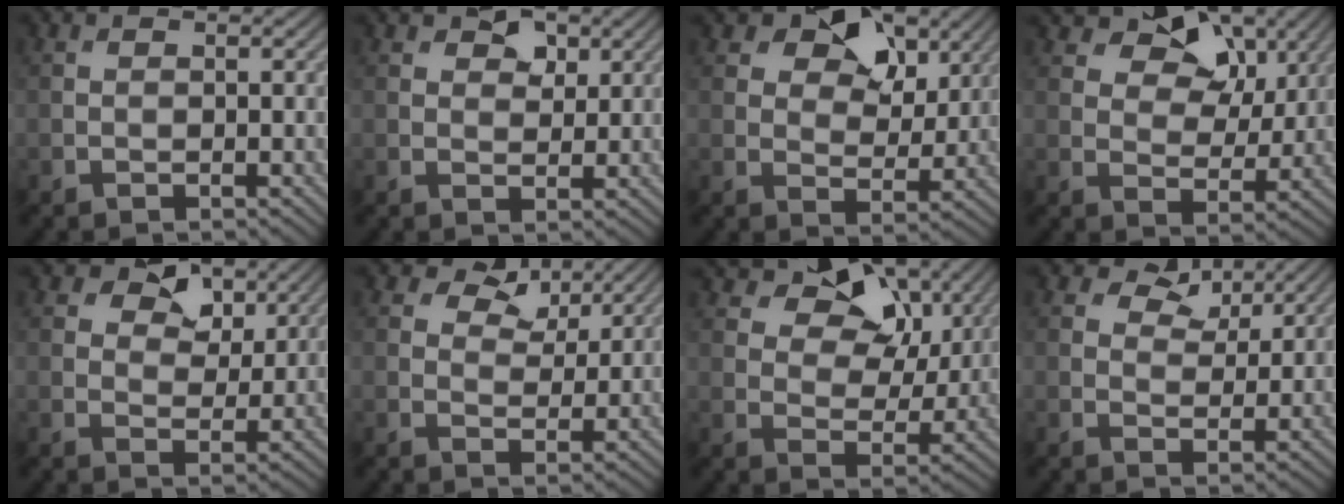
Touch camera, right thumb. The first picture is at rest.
{"total": 3.5, "force": [2.1, 2.1, 1.9], "torque": [-0.028, -0.004, 0.036]}
{"total": 9.6, "force": [5.5, 5.8, 5.4], "torque": [-0.079, -0.003, 0.080]}
{"total": 11.6, "force": [7.2, 6.4, 6.4], "torque": [-0.111, 0.001, 0.107]}
{"total": 6.6, "force": [3.9, 4.1, 3.4], "torque": [-0.049, -0.008, 0.061]}
{"total": 5.8, "force": [3.7, 3.3, 3.0], "torque": [-0.040, -0.001, 0.058]}
{"total": 13.9, "force": [8.5, 7.6, 7.9], "torque": [-0.140, 0.013, 0.122]}
{"total": 5.1, "force": [3.5, 2.9, 2.5], "torque": [-0.038, 0.001, 0.055]}